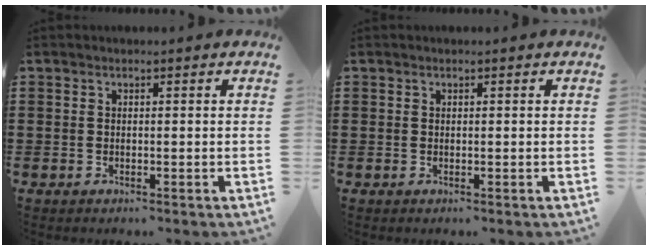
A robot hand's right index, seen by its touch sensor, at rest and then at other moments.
{"total": 0.0}